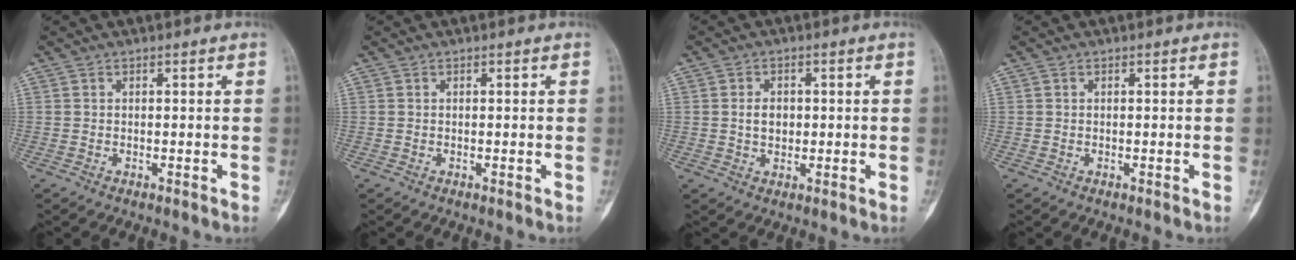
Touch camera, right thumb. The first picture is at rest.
{"total": 0.0}
{"total": 3.4, "force": [0.2, 2.5, 2.3], "torque": [-0.030, 0.004, 0.004]}
{"total": 0.0}